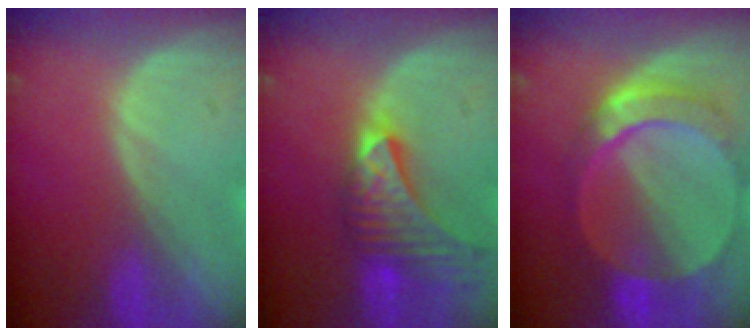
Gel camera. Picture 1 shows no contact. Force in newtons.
{"total": 9.5, "press": 8.5, "slide": 4.3}
{"total": 9.8, "press": 8.4, "slide": 4.9}